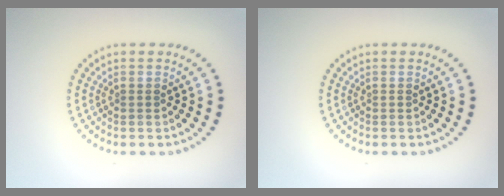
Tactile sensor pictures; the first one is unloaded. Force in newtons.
{"total": 0.0}